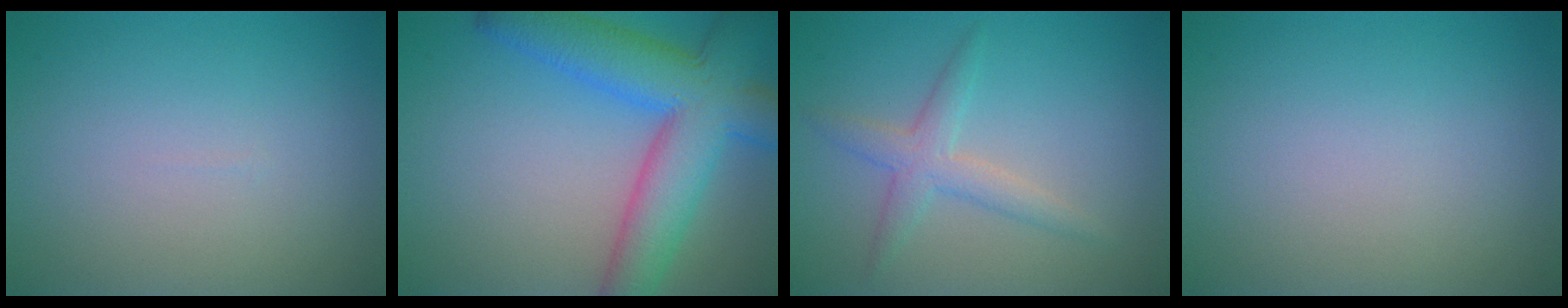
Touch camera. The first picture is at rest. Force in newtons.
{"total": 9.4, "press": 9.4, "slide": 0.4}
{"total": 2.6, "press": 2.6, "slide": 0.2}
{"total": 0.0}